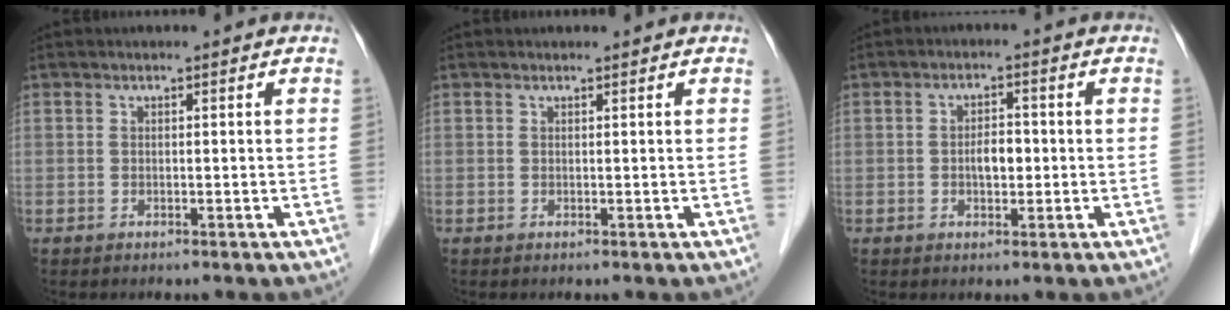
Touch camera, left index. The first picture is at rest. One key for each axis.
{"total": 0.6, "fx": 0.6, "fy": 0.0, "fz": 0.1, "tx": -0.006, "ty": 0.005, "tz": 0.011}
{"total": 3.0, "fx": -0.3, "fy": 1.5, "fz": 2.5, "tx": -0.043, "ty": 0.004, "tz": -0.005}